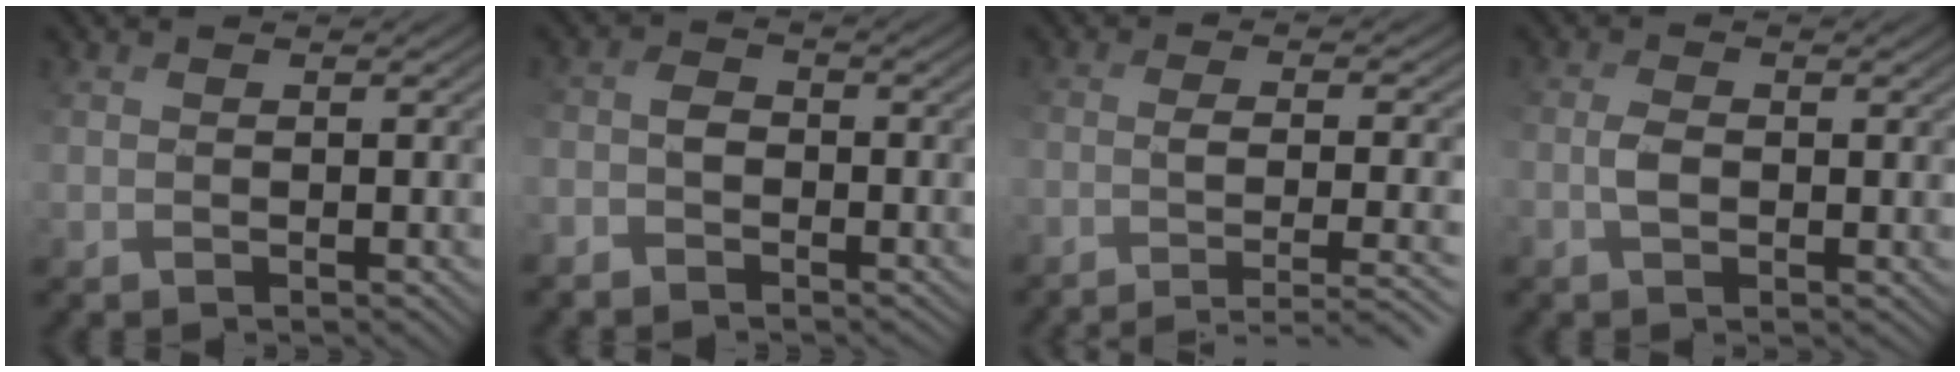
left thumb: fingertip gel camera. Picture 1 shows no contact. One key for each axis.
{"total": 3.3, "fx": -2.4, "fy": 1.9, "fz": 1.2, "tx": -0.027, "ty": -0.001, "tz": -0.058}
{"total": 6.8, "fx": -3.8, "fy": 1.7, "fz": 5.4, "tx": -0.080, "ty": -0.005, "tz": -0.052}
{"total": 2.6, "fx": -0.4, "fy": 1.4, "fz": 2.1, "tx": -0.043, "ty": 0.002, "tz": -0.011}